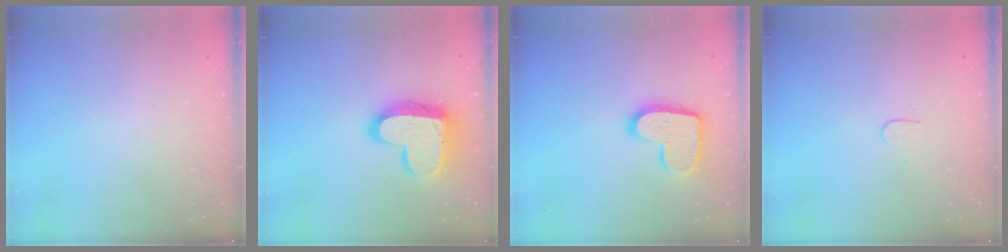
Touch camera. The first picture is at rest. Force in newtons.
{"total": 16.3, "press": 16.2, "slide": 1.4}
{"total": 14.5, "press": 14.5, "slide": 0.7}
{"total": 3.4, "press": 3.4, "slide": 0.2}